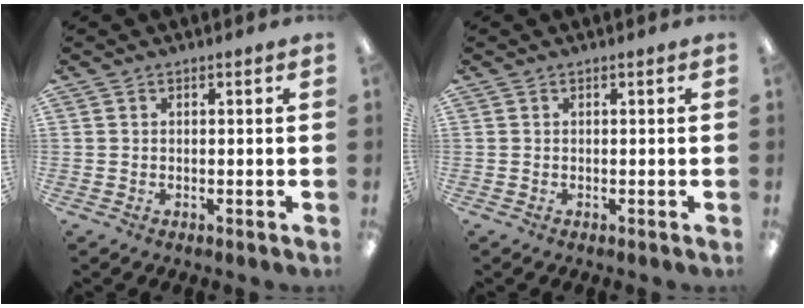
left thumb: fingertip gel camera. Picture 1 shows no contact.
{"total": 0.0}